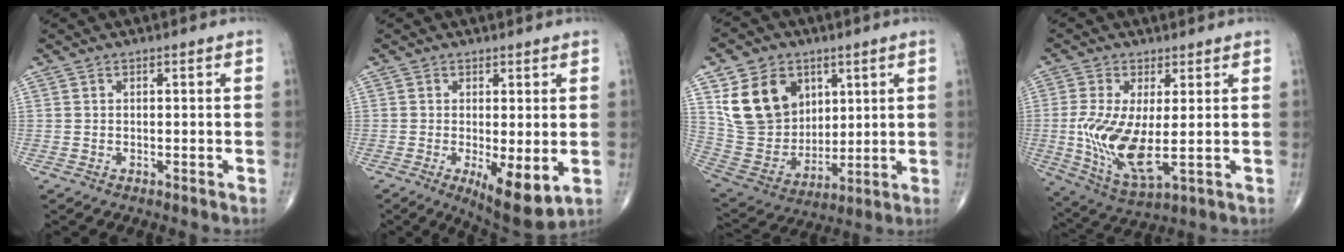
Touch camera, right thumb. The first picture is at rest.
{"total": 8.7, "force": [-1.9, 2.9, 8.0], "torque": [-0.121, -0.026, -0.023]}
{"total": 16.6, "force": [6.6, 12.7, 8.4], "torque": [-0.124, -0.026, 0.141]}
{"total": 12.5, "force": [-0.6, 4.7, 11.5], "torque": [-0.242, -0.026, -0.001]}